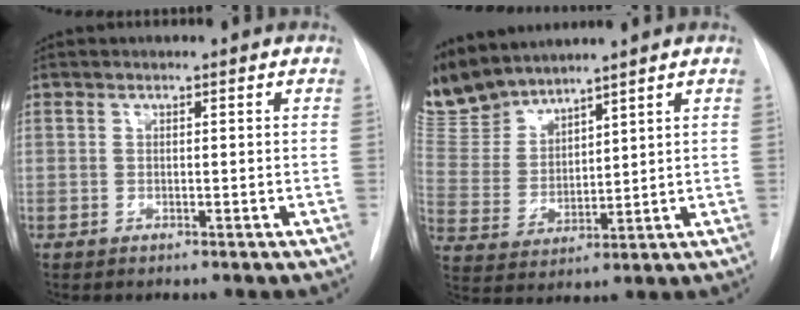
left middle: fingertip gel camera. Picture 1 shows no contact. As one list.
[{"total": 10.3, "force": [10.0, 1.7, 1.8], "torque": [-0.057, 0.004, 0.225]}]